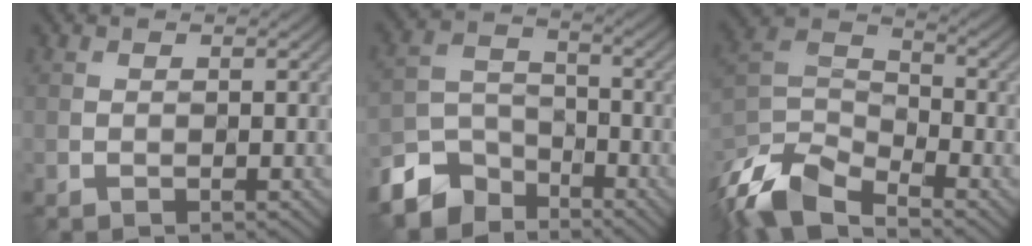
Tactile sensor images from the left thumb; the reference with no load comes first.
{"total": 8.5, "force": [-6.3, 4.9, 2.9], "torque": [-0.063, -0.009, -0.137]}
{"total": 11.5, "force": [-8.5, 4.2, 6.4], "torque": [-0.144, -0.018, -0.179]}